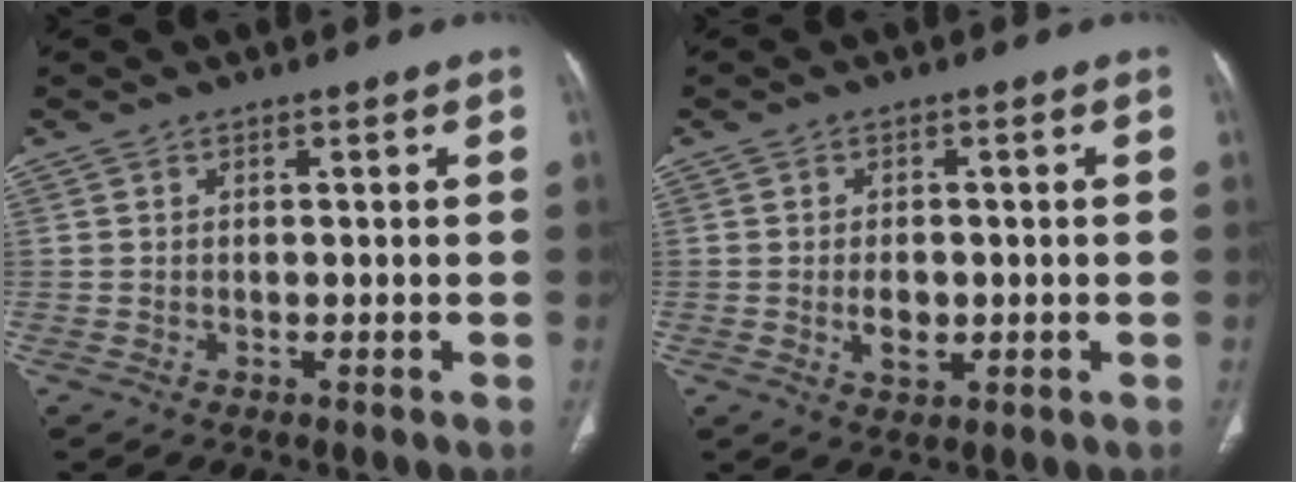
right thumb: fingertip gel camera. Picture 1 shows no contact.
{"total": 3.8, "force": [-0.5, 2.4, 2.9], "torque": [-0.042, -0.002, -0.005]}